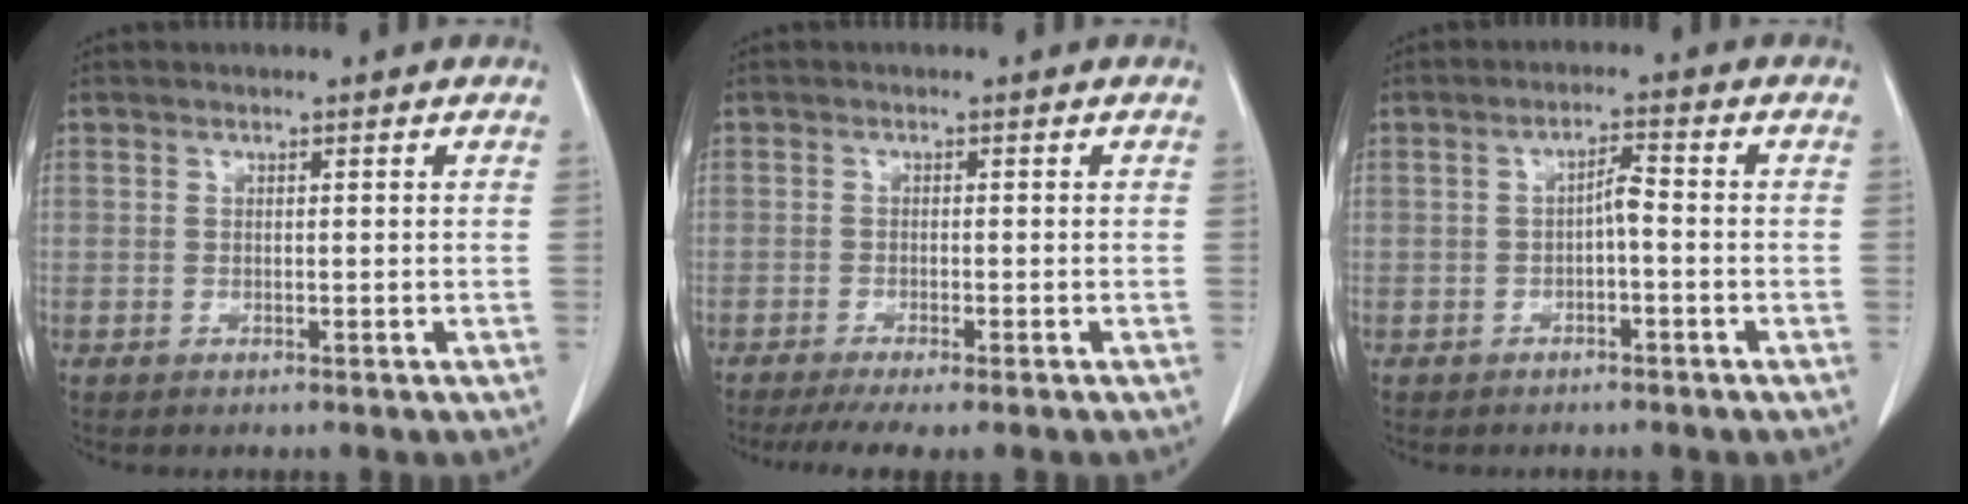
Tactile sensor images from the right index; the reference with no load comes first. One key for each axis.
{"total": 5.8, "fx": -4.5, "fy": 0.5, "fz": 3.5, "tx": -0.048, "ty": -0.010, "tz": -0.071}
{"total": 2.5, "fx": -0.7, "fy": 0.5, "fz": 2.3, "tx": -0.040, "ty": 0.008, "tz": -0.011}